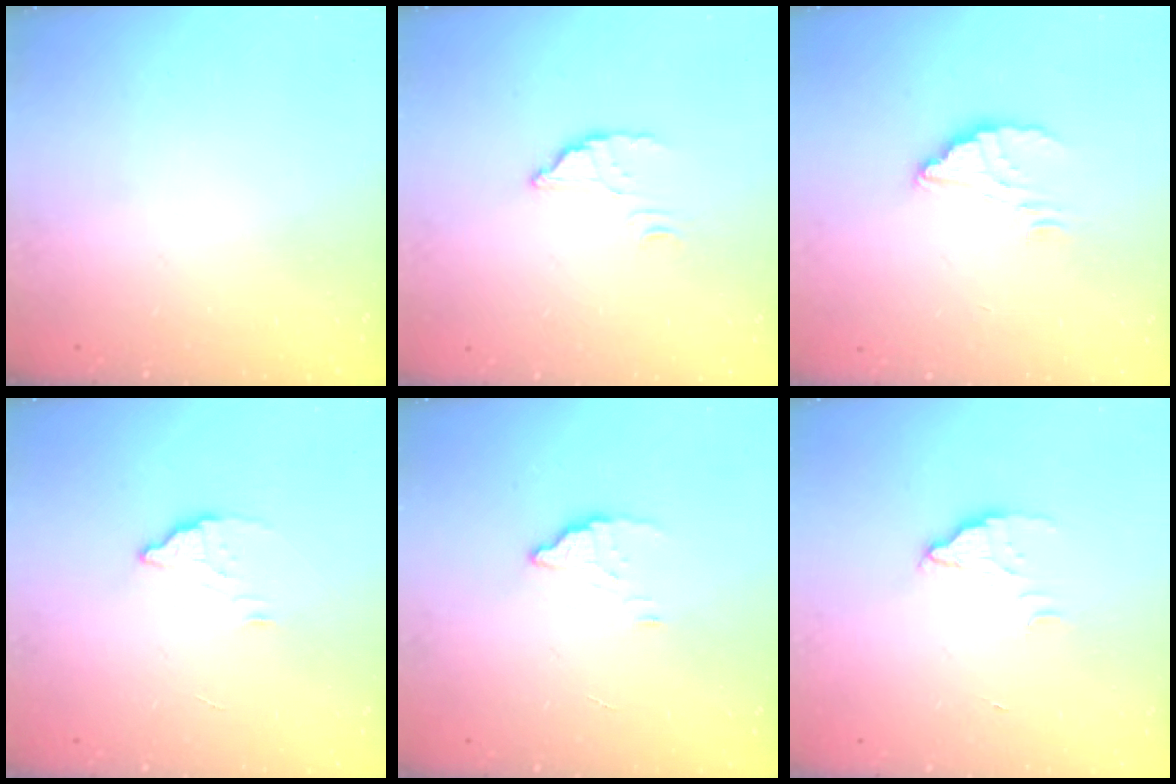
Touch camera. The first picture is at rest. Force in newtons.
{"total": 2.5, "press": 2.5, "slide": 0.1}
{"total": 3.6, "press": 3.6, "slide": 0.2}
{"total": 2.8, "press": 2.8, "slide": 0.2}
{"total": 1.8, "press": 1.7, "slide": 0.1}
{"total": 2.7, "press": 2.6, "slide": 0.4}